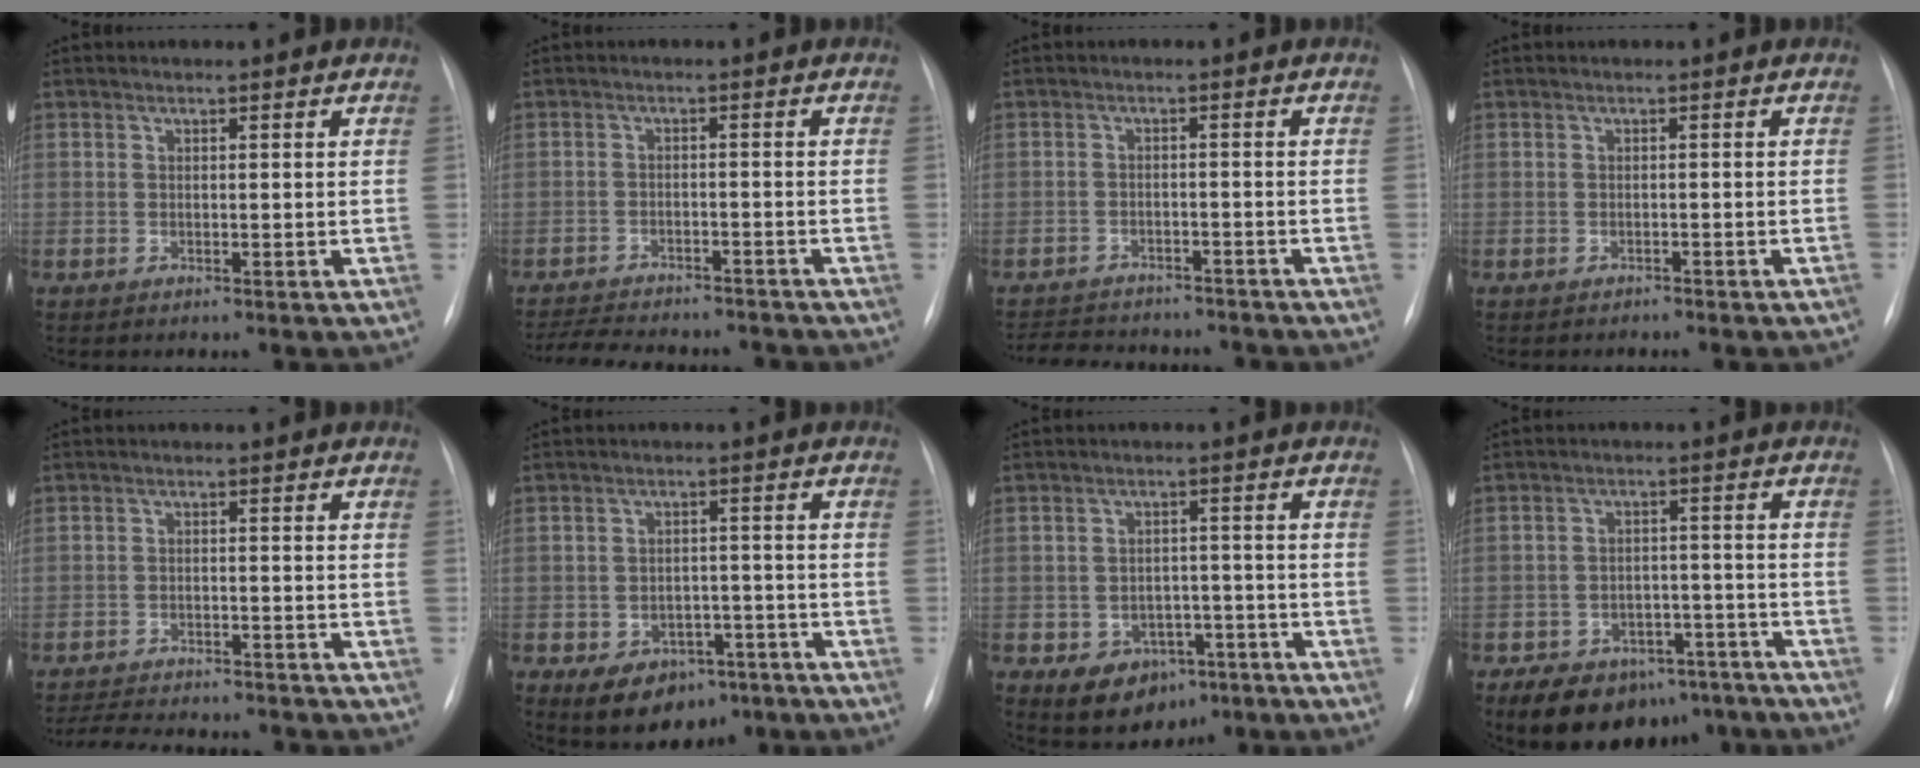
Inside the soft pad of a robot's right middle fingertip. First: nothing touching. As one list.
[{"total": 14.0, "force": [-12.7, 3.4, 4.8], "torque": [-0.099, 0.001, -0.169]}, {"total": 12.1, "force": [-10.9, 4.2, 3.4], "torque": [-0.065, 0.010, -0.140]}, {"total": 1.7, "force": [-1.5, 0.4, 0.6], "torque": [-0.012, 0.002, -0.014]}, {"total": 13.3, "force": [-12.3, 2.6, 4.4], "torque": [-0.087, -0.002, -0.167]}, {"total": 9.1, "force": [-5.3, 6.2, 4.2], "torque": [-0.058, 0.019, -0.067]}, {"total": 8.2, "force": [-4.4, 6.0, 3.5], "torque": [-0.052, 0.017, -0.055]}, {"total": 13.5, "force": [-10.1, 7.5, 5.0], "torque": [-0.066, 0.021, -0.138]}]